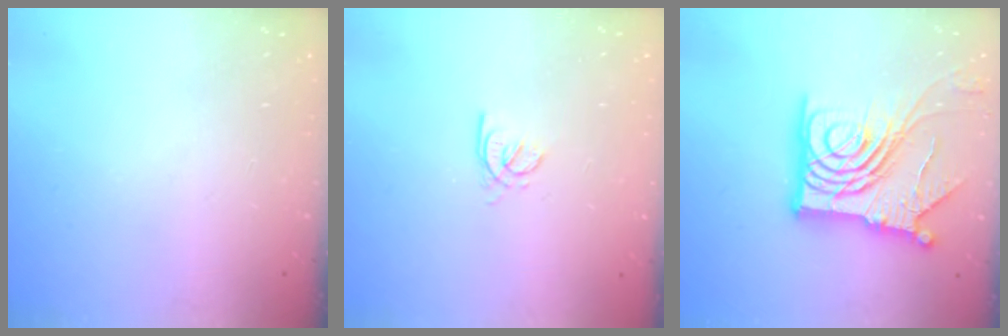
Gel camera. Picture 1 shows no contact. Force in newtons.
{"total": 1.6, "press": 1.6, "slide": 0.3}
{"total": 20.3, "press": 20.2, "slide": 2.3}